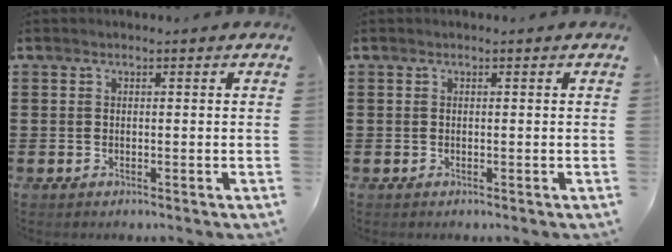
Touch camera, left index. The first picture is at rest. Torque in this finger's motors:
{"motor_torque": [0.00, 0.00, 0.00, 0.00]}